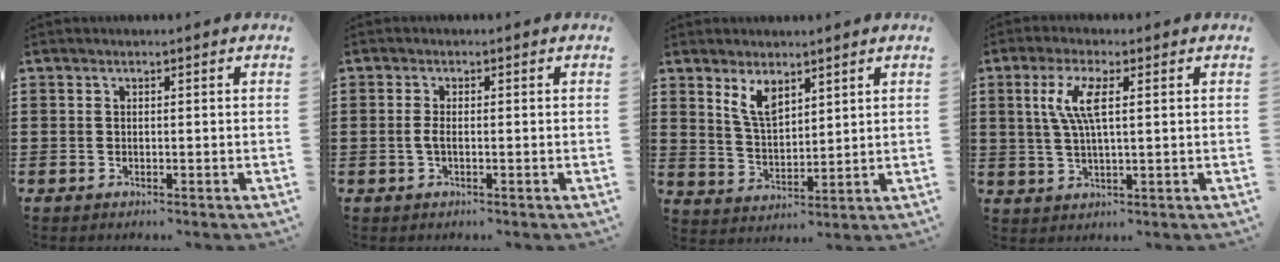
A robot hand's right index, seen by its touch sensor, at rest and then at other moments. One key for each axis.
{"total": 1.8, "fx": -0.4, "fy": 0.5, "fz": 1.7, "tx": -0.046, "ty": -0.006, "tz": -0.012}
{"total": 5.4, "fx": 3.5, "fy": 2.3, "fz": 3.4, "tx": -0.075, "ty": -0.003, "tz": 0.064}
{"total": 5.7, "fx": 1.5, "fy": 1.5, "fz": 5.3, "tx": -0.116, "ty": 0.002, "tz": 0.021}